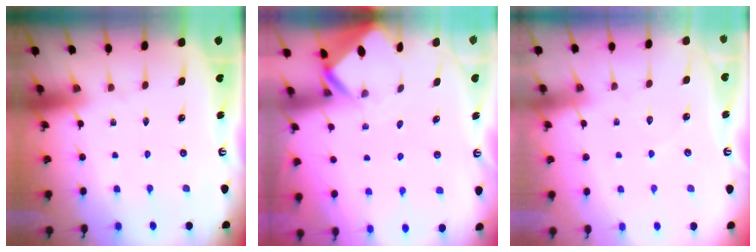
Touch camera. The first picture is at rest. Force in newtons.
{"total": 2.9, "press": 2.9, "slide": 0.2}
{"total": 3.7, "press": 3.7, "slide": 0.5}